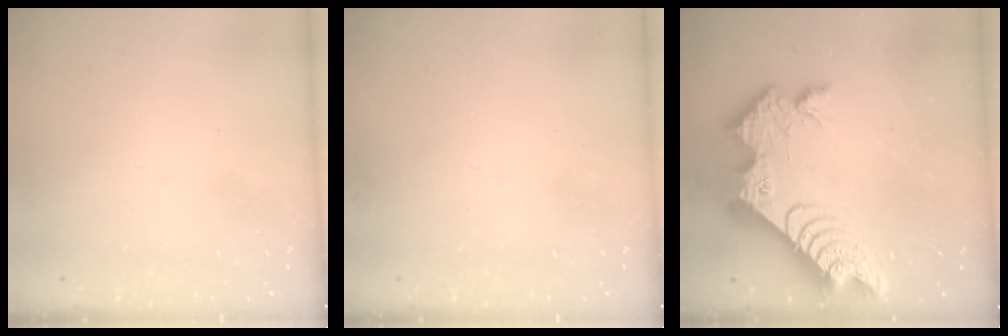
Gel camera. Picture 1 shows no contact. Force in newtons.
{"total": 0.7, "press": 0.7, "slide": 0.1}
{"total": 17.2, "press": 17.2, "slide": 1.2}